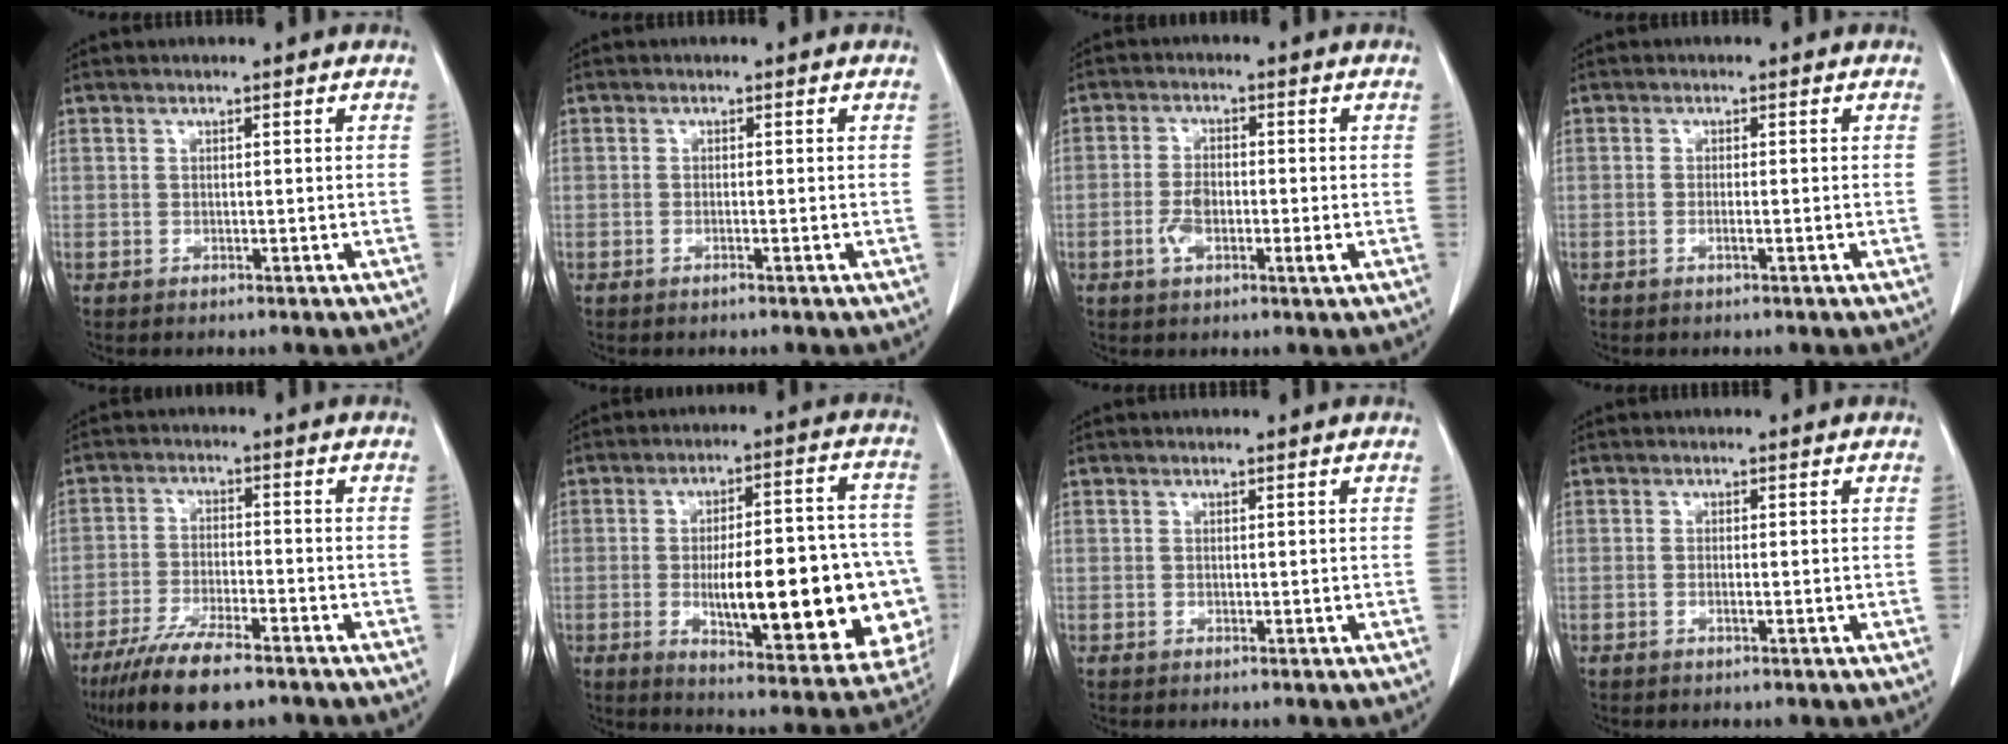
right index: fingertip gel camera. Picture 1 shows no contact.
{"total": 0.5, "force": [-0.3, -0.1, 0.4], "torque": [-0.008, 0.001, -0.005]}
{"total": 4.5, "force": [-1.0, 1.7, 4.1], "torque": [-0.082, 0.004, -0.018]}
{"total": 1.0, "force": [-0.4, 0.1, 0.9], "torque": [-0.020, -0.001, -0.006]}
{"total": 11.1, "force": [-8.3, 2.1, 7.0], "torque": [-0.123, -0.025, -0.139]}
{"total": 24.6, "force": [-4.2, 6.5, 23.3], "torque": [-0.255, 0.020, -0.035]}
{"total": 0.0}
{"total": 0.8, "force": [-0.3, 0.0, 0.7], "torque": [-0.016, -0.001, -0.003]}